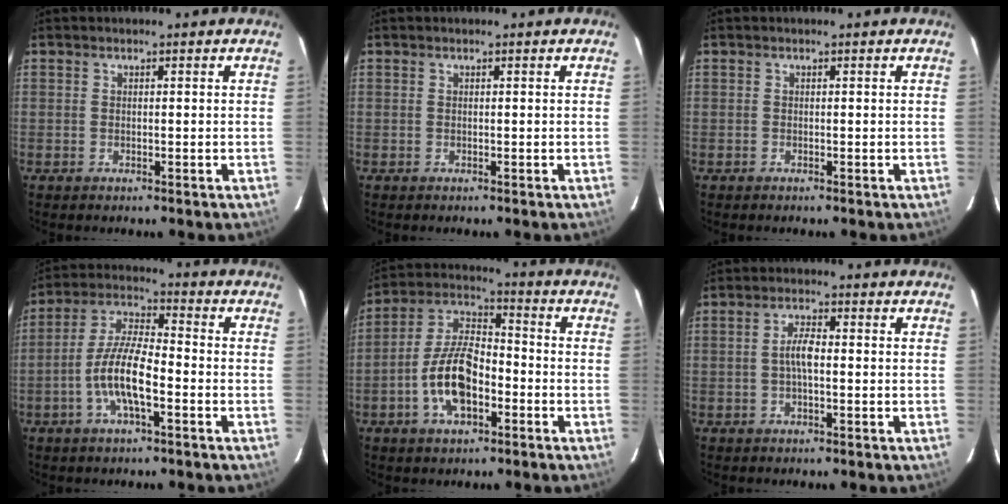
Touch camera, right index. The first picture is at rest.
{"total": 0.0}
{"total": 0.0}
{"total": 10.3, "force": [-3.7, 2.7, 9.2], "torque": [-0.191, 0.005, -0.072]}
{"total": 12.4, "force": [-4.5, 5.9, 9.9], "torque": [-0.202, 0.016, -0.079]}
{"total": 3.4, "force": [-0.4, 1.0, 3.3], "torque": [-0.065, 0.007, -0.008]}